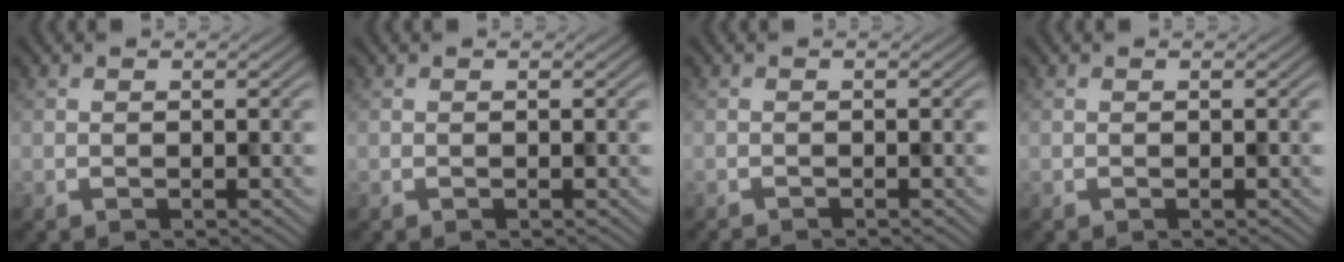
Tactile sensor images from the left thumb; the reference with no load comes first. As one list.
[{"total": 0.0}, {"total": 1.2, "force": [-1.2, 0.0, 0.1], "torque": [-0.001, 0.000, -0.021]}, {"total": 0.0}]